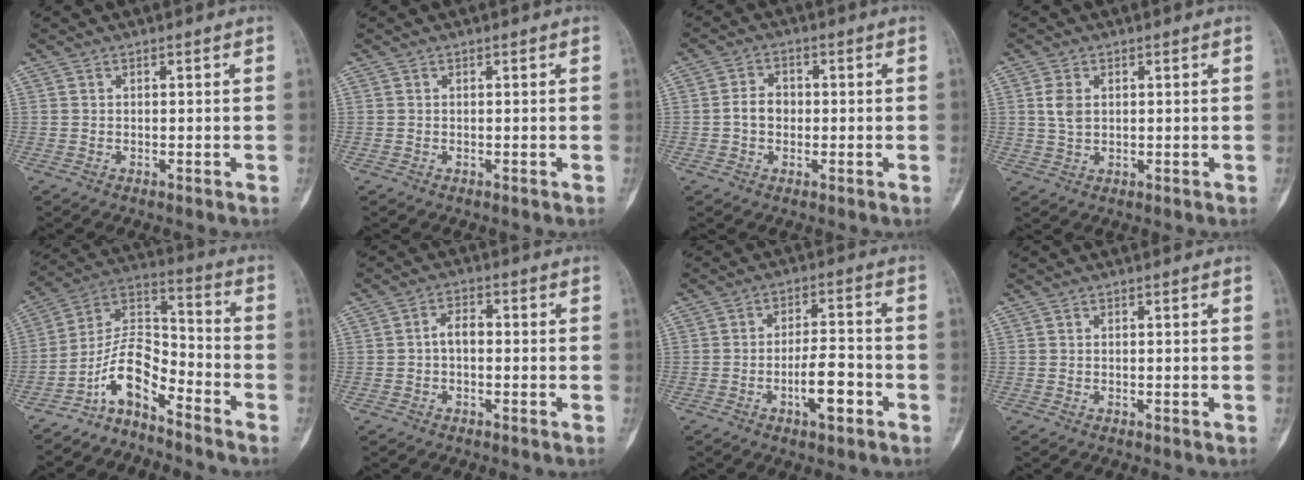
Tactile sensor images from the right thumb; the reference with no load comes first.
{"total": 0.0}
{"total": 4.1, "force": [-0.4, 3.2, 2.5], "torque": [-0.035, 0.014, -0.013]}
{"total": 3.3, "force": [0.8, 2.2, 2.4], "torque": [-0.044, -0.001, 0.018]}
{"total": 10.1, "force": [-7.0, 4.2, 6.1], "torque": [-0.103, 0.092, -0.140]}
{"total": 3.2, "force": [-0.4, 1.9, 2.5], "torque": [-0.037, 0.016, -0.013]}
{"total": 7.5, "force": [-3.0, 2.7, 6.3], "torque": [-0.096, 0.023, -0.049]}
{"total": 0.0}